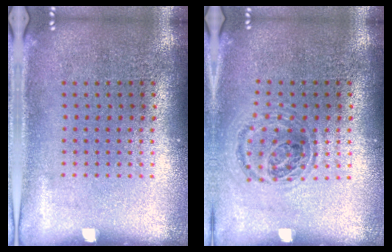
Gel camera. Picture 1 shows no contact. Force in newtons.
{"total": 1.0, "press": 0.9, "slide": 0.2}